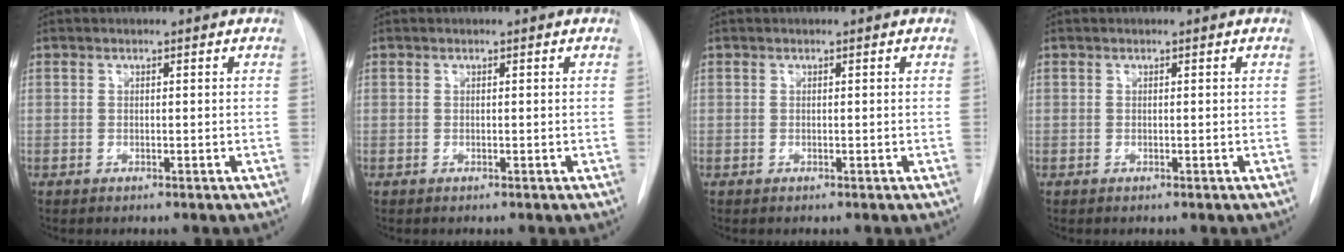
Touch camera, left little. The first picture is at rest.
{"total": 0.0}
{"total": 0.0}
{"total": 0.0}